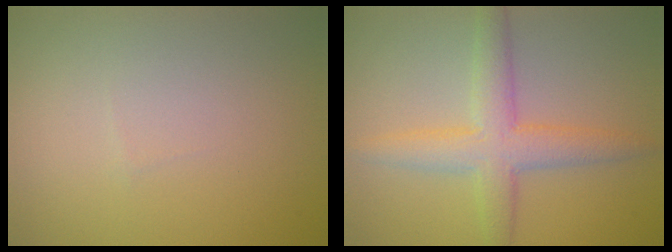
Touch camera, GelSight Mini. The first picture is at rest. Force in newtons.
{"total": 4.4, "press": 4.4, "slide": 0.1}